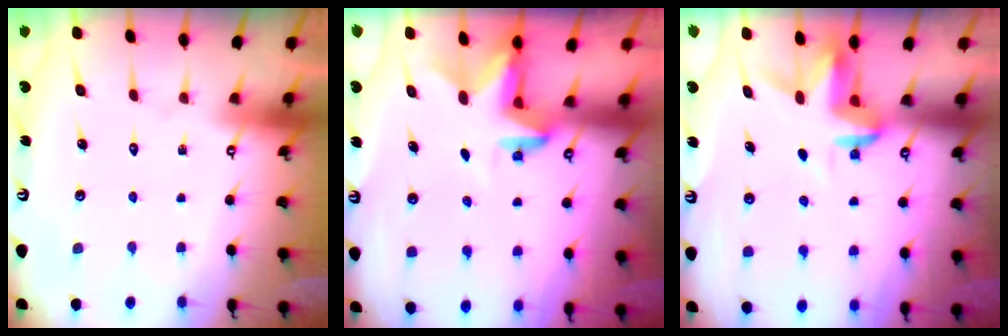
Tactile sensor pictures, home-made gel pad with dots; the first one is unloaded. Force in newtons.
{"total": 2.9, "press": 2.9, "slide": 0.2}
{"total": 3.6, "press": 3.6, "slide": 0.2}